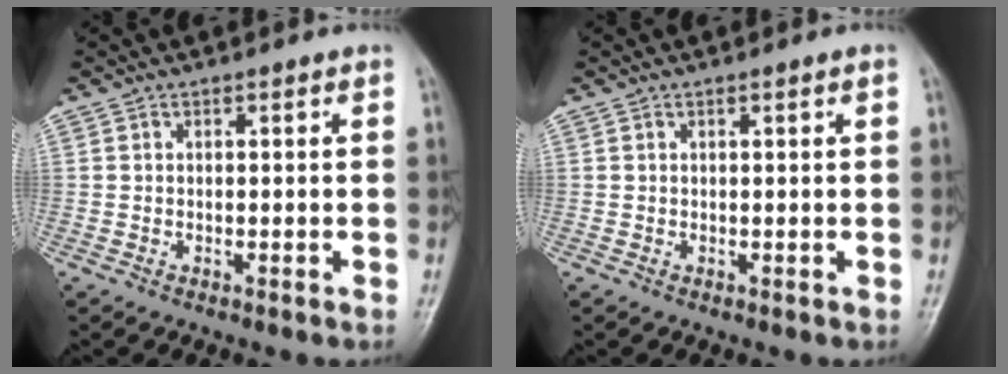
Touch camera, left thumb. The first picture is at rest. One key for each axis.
{"total": 0.6, "fx": 0.3, "fy": -0.1, "fz": 0.5, "tx": -0.010, "ty": 0.001, "tz": 0.005}